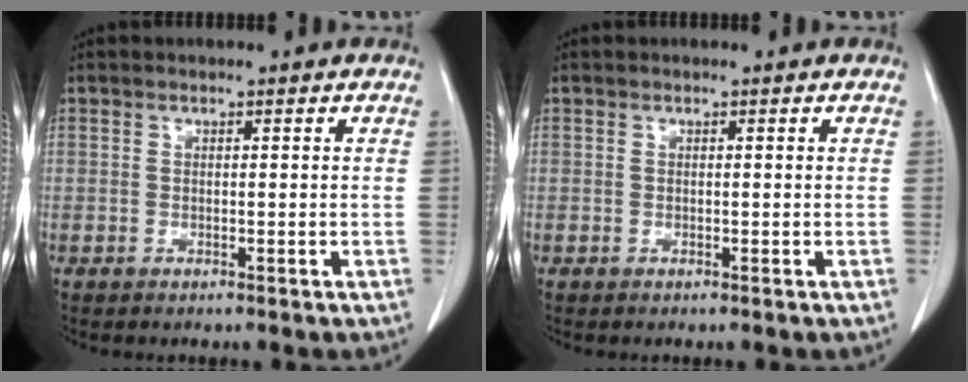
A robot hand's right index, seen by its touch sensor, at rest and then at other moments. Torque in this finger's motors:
{"motor_torque": [0.16, -0.10, 0.02, -0.01]}